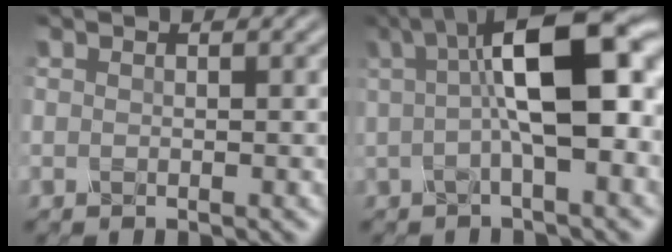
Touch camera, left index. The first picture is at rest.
{"total": 9.8, "force": [1.6, 2.8, 9.3], "torque": [-0.139, 0.017, 0.020]}